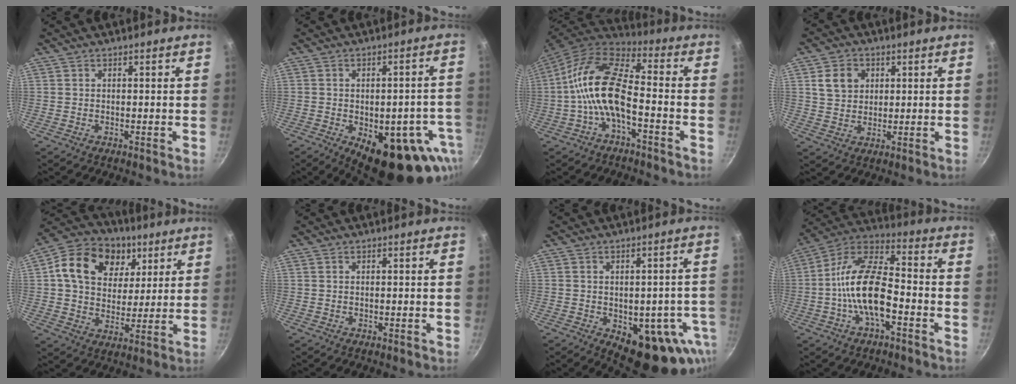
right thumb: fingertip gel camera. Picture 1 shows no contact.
{"total": 21.3, "force": [-8.9, 10.5, 16.3], "torque": [-0.137, 0.008, -0.103]}
{"total": 13.1, "force": [-3.2, 5.8, 11.3], "torque": [-0.219, 0.043, -0.075]}
{"total": 6.6, "force": [2.0, 5.4, 3.2], "torque": [-0.037, 0.003, 0.034]}
{"total": 18.2, "force": [6.5, 13.7, 10.1], "torque": [-0.154, -0.002, 0.098]}
{"total": 0.0}
{"total": 16.9, "force": [-5.8, 9.4, 12.7], "torque": [-0.092, -0.002, -0.062]}
{"total": 15.5, "force": [-4.1, 7.0, 13.2], "torque": [-0.230, 0.045, -0.094]}